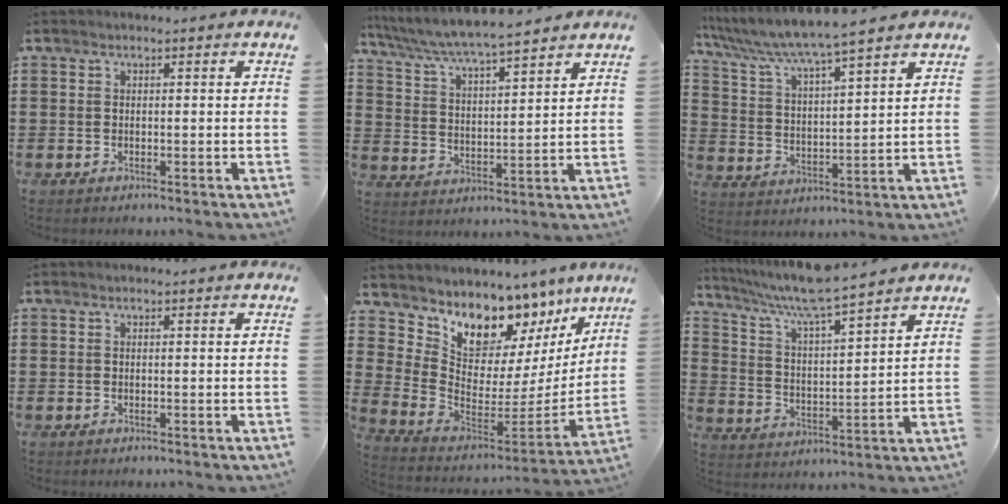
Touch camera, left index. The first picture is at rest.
{"total": 5.3, "force": [5.1, -0.1, 1.6], "torque": [-0.056, -0.033, 0.083]}
{"total": 6.1, "force": [5.5, -0.5, 2.6], "torque": [-0.078, -0.036, 0.088]}
{"total": 0.0}
{"total": 8.2, "force": [6.7, 4.4, 1.6], "torque": [-0.061, -0.069, 0.122]}
{"total": 7.9, "force": [7.0, 0.0, 3.8], "torque": [-0.099, -0.036, 0.118]}